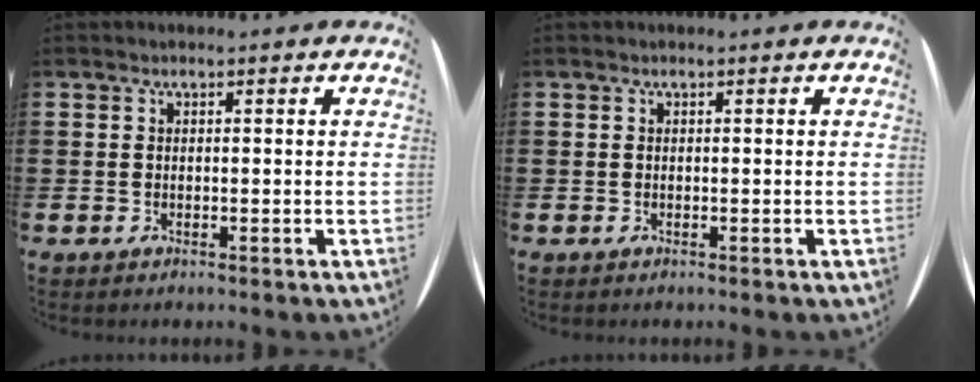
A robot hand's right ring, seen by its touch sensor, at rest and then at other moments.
{"total": 0.0}